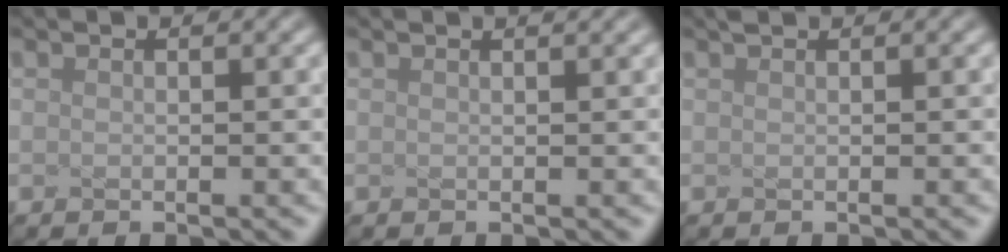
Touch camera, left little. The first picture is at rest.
{"total": 1.4, "force": [0.9, 0.5, 0.8], "torque": [-0.006, 0.005, 0.001]}
{"total": 0.7, "force": [0.5, 0.2, 0.4], "torque": [-0.005, 0.002, 0.006]}